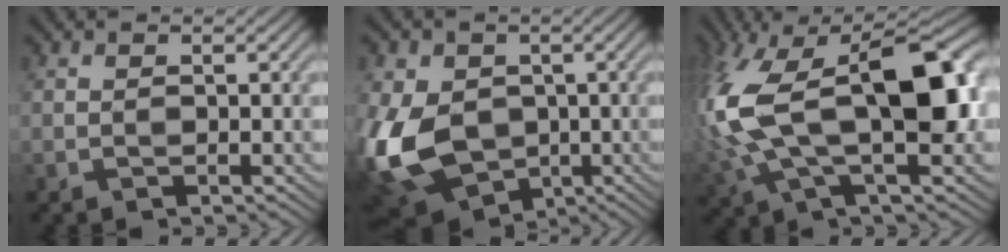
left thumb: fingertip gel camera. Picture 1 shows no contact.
{"total": 13.6, "force": [-1.9, 10.1, 8.8], "torque": [-0.232, -0.024, -0.041]}
{"total": 17.5, "force": [1.4, 7.9, 15.5], "torque": [-0.333, 0.003, 0.025]}